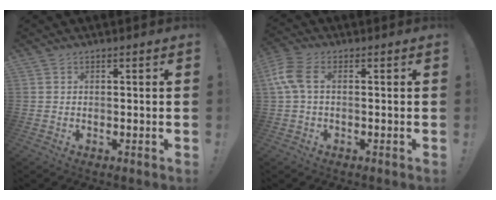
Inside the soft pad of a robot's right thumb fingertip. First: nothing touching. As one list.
[{"total": 6.8, "force": [0.6, 3.3, 5.9], "torque": [-0.138, 0.002, 0.013]}]